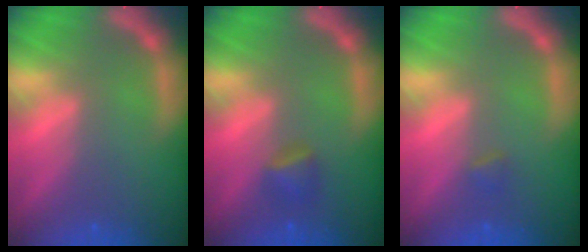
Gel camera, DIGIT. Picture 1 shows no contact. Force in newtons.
{"total": 1.9}
{"total": 0.9}